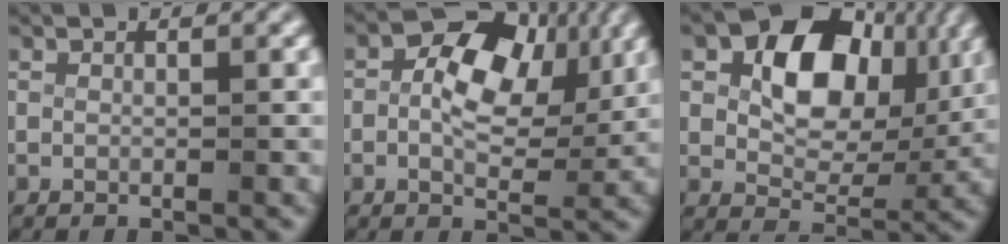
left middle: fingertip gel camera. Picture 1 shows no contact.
{"total": 6.9, "force": [1.1, 4.6, 5.1], "torque": [-0.078, -0.001, 0.010]}
{"total": 10.0, "force": [3.2, 6.5, 6.9], "torque": [-0.108, 0.007, 0.045]}